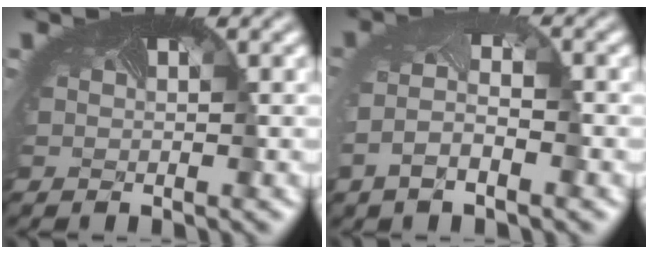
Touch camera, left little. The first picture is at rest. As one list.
[{"total": 3.3, "force": [-1.5, 1.2, 2.7], "torque": [-0.064, -0.004, -0.028]}]